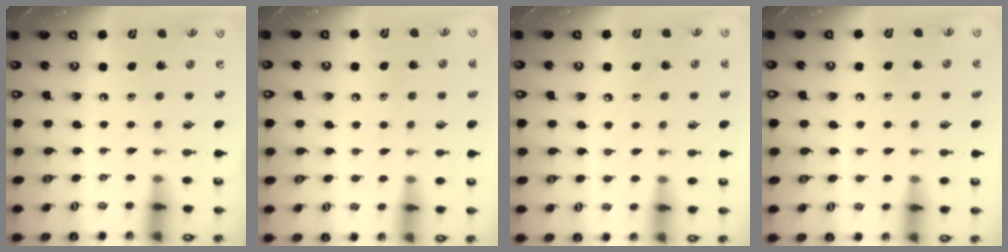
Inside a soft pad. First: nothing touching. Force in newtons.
{"total": 8.2, "press": 8.2, "slide": 0.7}
{"total": 4.3, "press": 4.3, "slide": 0.5}
{"total": 6.7, "press": 6.6, "slide": 0.9}